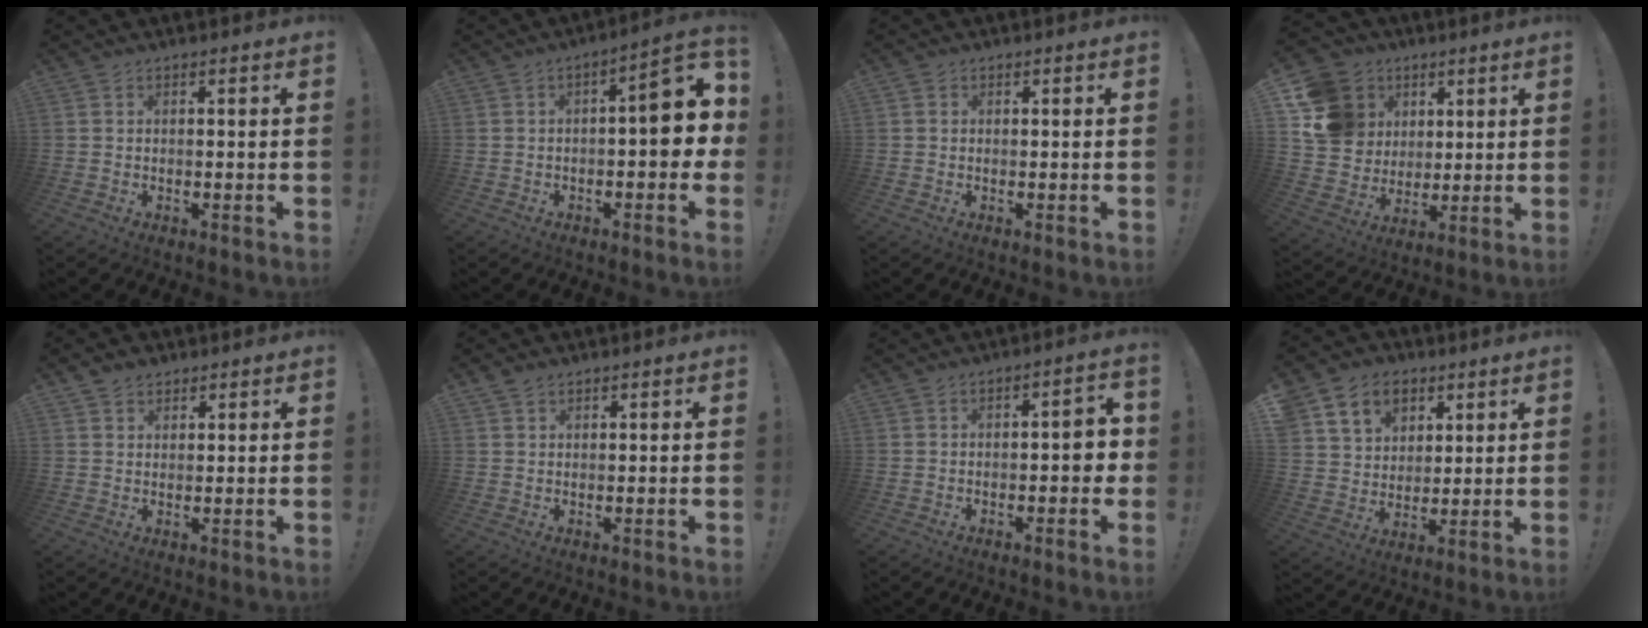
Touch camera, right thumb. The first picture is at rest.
{"total": 10.8, "force": [0.0, 3.9, 10.1], "torque": [-0.124, -0.001, -0.004]}
{"total": 0.9, "force": [0.2, 0.9, 0.1], "torque": [-0.005, 0.004, 0.004]}
{"total": 16.4, "force": [5.4, 14.3, 5.8], "torque": [-0.093, -0.012, 0.129]}
{"total": 2.7, "force": [2.0, 1.7, 0.6], "torque": [-0.008, -0.009, 0.036]}
{"total": 1.4, "force": [1.0, 0.8, 0.6], "torque": [-0.013, -0.001, 0.019]}
{"total": 4.7, "force": [-1.0, 2.1, 4.1], "torque": [-0.054, 0.006, -0.018]}
{"total": 10.8, "force": [5.5, 8.7, 3.1], "torque": [-0.047, -0.031, 0.111]}